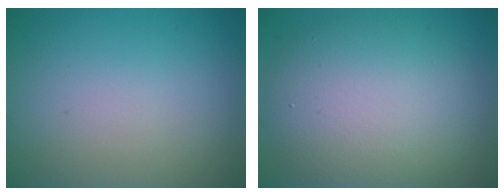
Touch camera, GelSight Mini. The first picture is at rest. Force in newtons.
{"total": 8.8, "press": 8.8, "slide": 0.7}